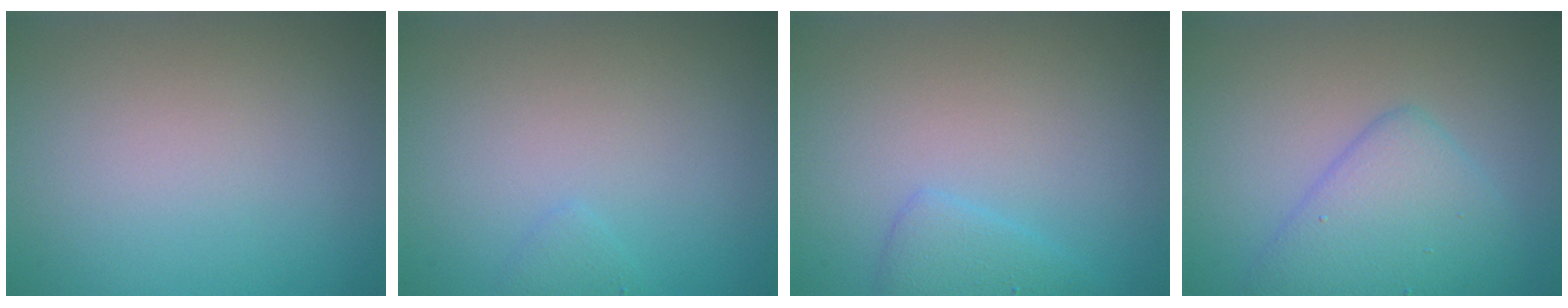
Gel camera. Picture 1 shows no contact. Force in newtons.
{"total": 0.7, "press": 0.7, "slide": 0.0}
{"total": 2.0, "press": 2.0, "slide": 0.2}
{"total": 4.6, "press": 4.6, "slide": 0.3}